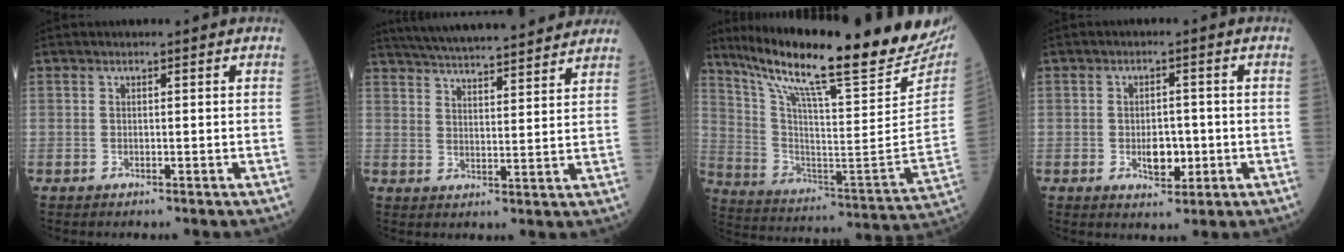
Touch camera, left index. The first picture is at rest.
{"total": 20.7, "force": [18.7, 2.3, 8.7], "torque": [-0.142, 0.028, 0.263]}
{"total": 30.6, "force": [25.0, 2.7, 17.3], "torque": [-0.300, -0.071, 0.359]}
{"total": 4.1, "force": [-0.9, 2.4, 3.3], "torque": [-0.052, 0.001, -0.008]}